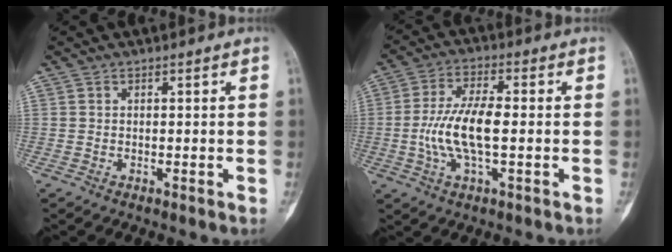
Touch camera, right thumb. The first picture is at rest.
{"total": 10.5, "force": [-1.0, 3.8, 9.7], "torque": [-0.210, 0.013, -0.020]}